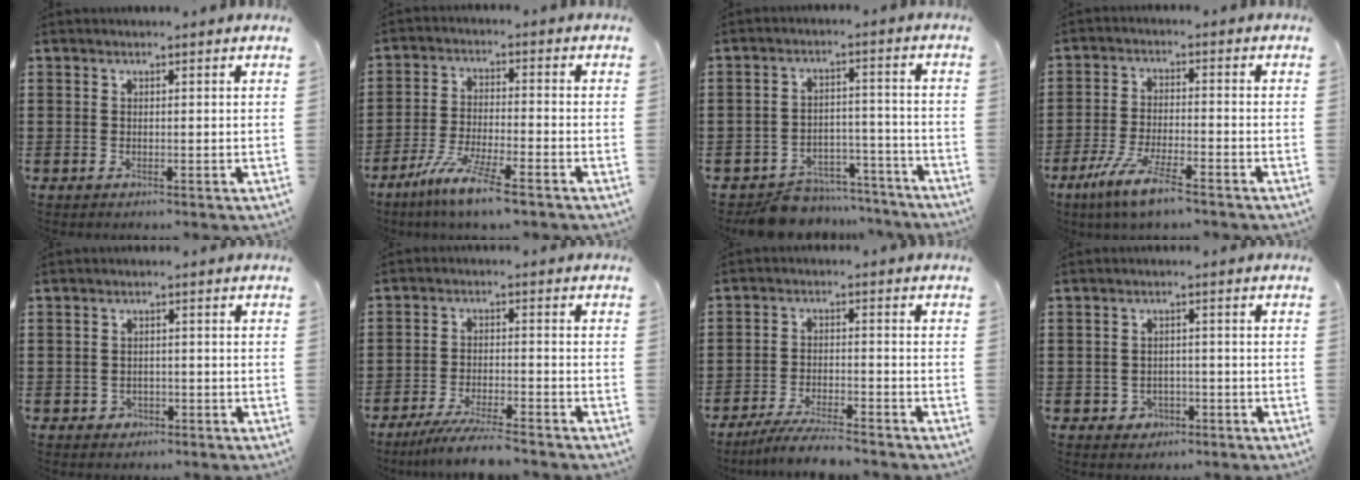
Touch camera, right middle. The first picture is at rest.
{"total": 7.5, "force": [-5.8, 0.2, 4.7], "torque": [-0.099, -0.013, -0.109]}
{"total": 7.1, "force": [-6.9, 1.6, 0.7], "torque": [-0.011, 0.021, -0.134]}
{"total": 6.7, "force": [-4.9, 0.5, 4.6], "torque": [-0.107, -0.016, -0.094]}
{"total": 1.3, "force": [-0.9, 0.9, 0.2], "torque": [-0.011, -0.001, -0.020]}
{"total": 5.6, "force": [-5.0, 0.0, 2.5], "torque": [-0.054, -0.015, -0.094]}
{"total": 5.0, "force": [-4.6, 0.0, 1.8], "torque": [-0.038, -0.007, -0.089]}
{"total": 1.9, "force": [-1.3, 1.4, 0.4], "torque": [-0.015, -0.002, -0.029]}